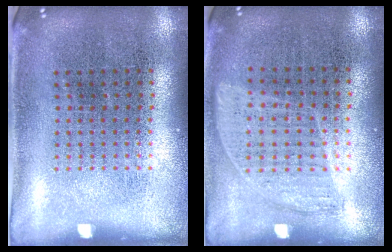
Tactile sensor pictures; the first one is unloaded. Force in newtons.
{"total": 0.9, "press": 0.8, "slide": 0.4}